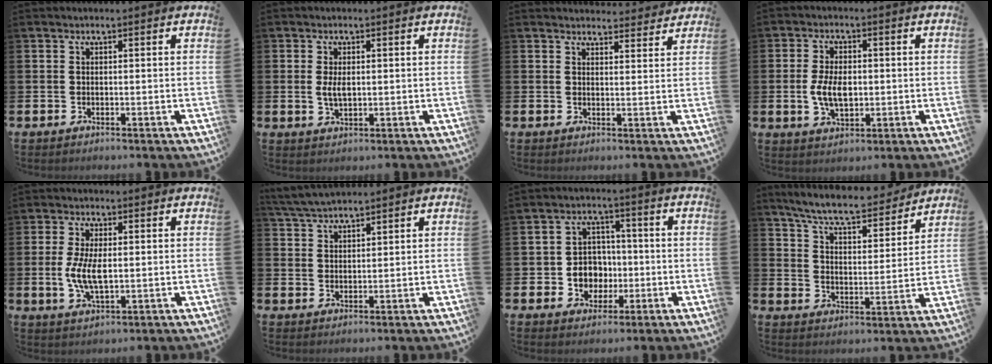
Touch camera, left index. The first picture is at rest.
{"total": 2.7, "force": [0.3, 1.3, 2.4], "torque": [-0.035, -0.001, 0.002]}
{"total": 3.0, "force": [3.0, 0.4, -0.1], "torque": [0.005, -0.022, 0.052]}
{"total": 5.4, "force": [-0.2, 3.1, 4.5], "torque": [-0.078, 0.002, -0.008]}
{"total": 5.8, "force": [0.1, 2.7, 5.1], "torque": [-0.106, 0.000, -0.004]}
{"total": 3.7, "force": [3.6, 0.2, 0.7], "torque": [-0.029, -0.013, 0.067]}
{"total": 5.3, "force": [-0.7, 4.9, 1.8], "torque": [-0.029, 0.003, -0.020]}
{"total": 7.6, "force": [7.0, 1.0, 2.8], "torque": [-0.086, -0.046, 0.121]}